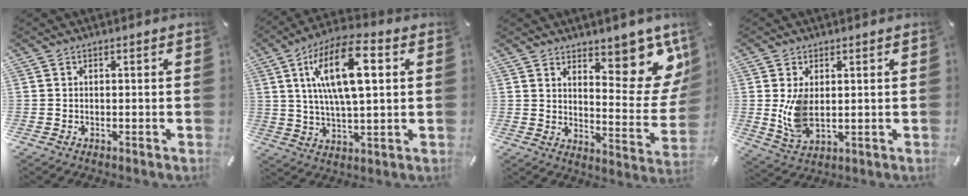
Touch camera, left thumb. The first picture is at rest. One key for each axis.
{"total": 16.2, "fx": 5.1, "fy": 6.1, "fz": 14.1, "tx": -0.280, "ty": 0.000, "tz": 0.080}
{"total": 13.4, "fx": 9.3, "fy": 5.5, "fz": 7.9, "tx": -0.075, "ty": -0.096, "tz": 0.161}
{"total": 7.8, "fx": 0.9, "fy": 4.5, "fz": 6.3, "tx": -0.125, "ty": -0.010, "tz": 0.014}